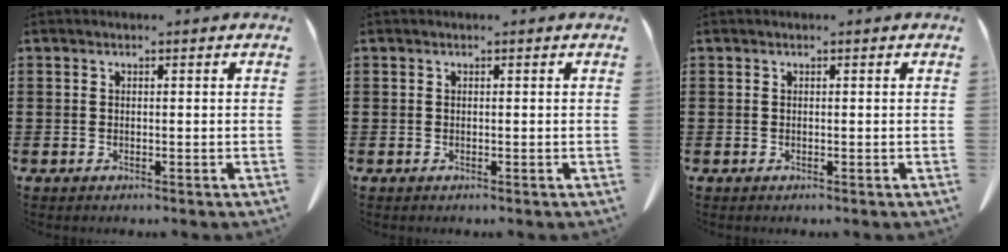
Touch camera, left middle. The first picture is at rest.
{"total": 0.0}
{"total": 0.0}